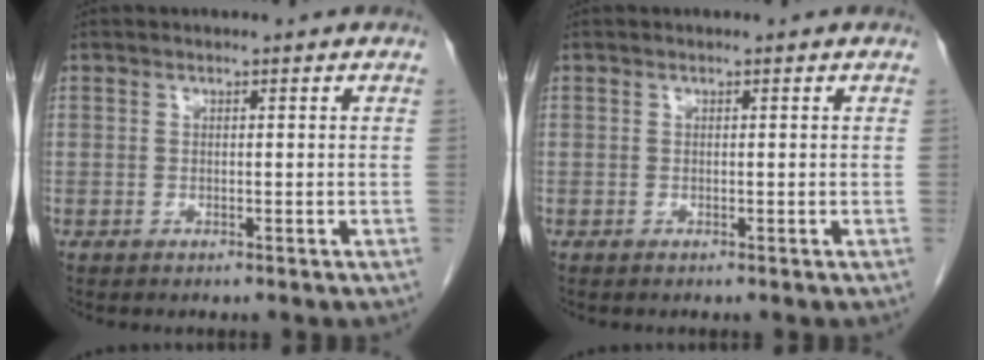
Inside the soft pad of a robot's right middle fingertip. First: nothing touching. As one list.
[{"total": 0.0}]